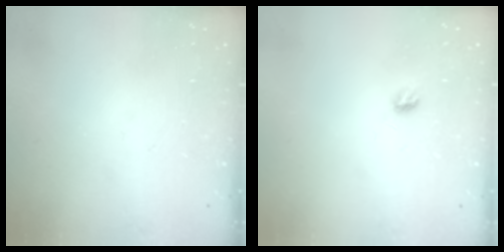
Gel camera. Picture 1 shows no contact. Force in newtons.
{"total": 5.0, "press": 5.0, "slide": 0.4}